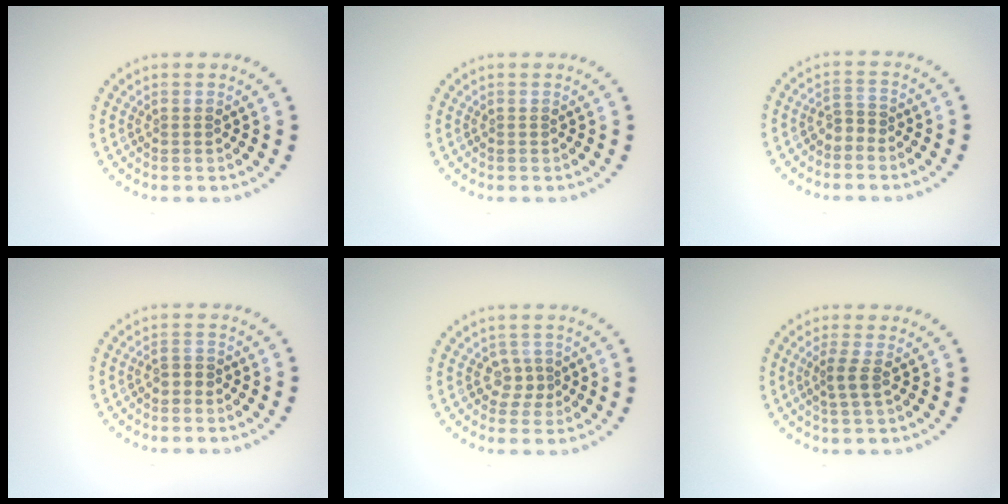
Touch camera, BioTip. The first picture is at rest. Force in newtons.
{"total": 0.0}
{"total": 1.1, "press": 0.7, "slide": 0.8}
{"total": 1.0, "press": 0.9, "slide": 0.5}
{"total": 1.7, "press": 1.3, "slide": 1.2}
{"total": 1.6, "press": 1.2, "slide": 1.1}